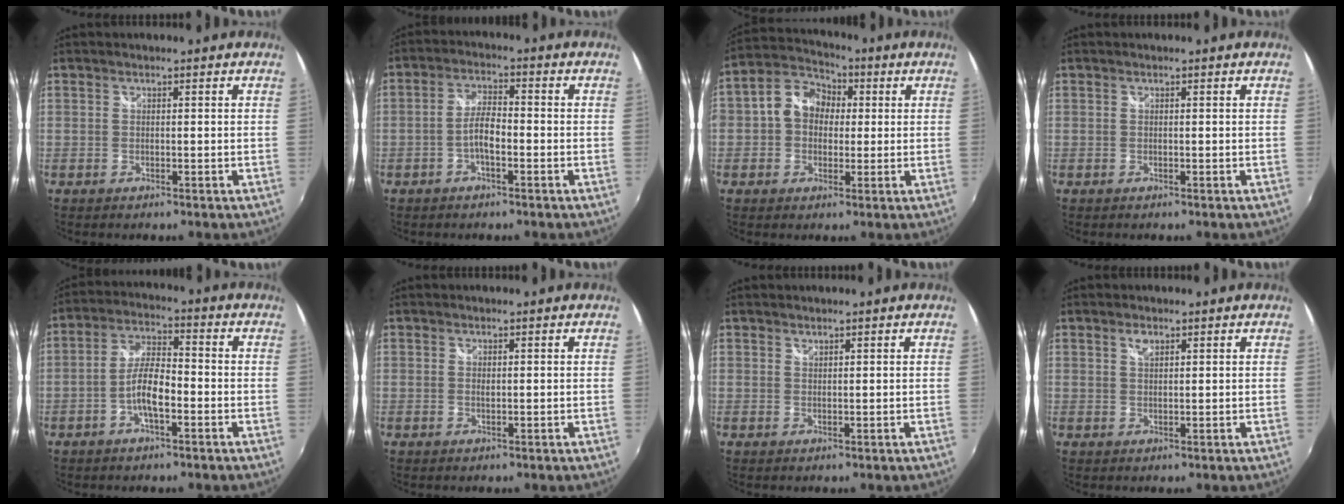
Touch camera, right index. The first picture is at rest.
{"total": 4.3, "force": [-1.8, 1.3, 3.7], "torque": [-0.077, 0.010, -0.035]}
{"total": 9.0, "force": [0.3, 7.5, 4.8], "torque": [-0.110, 0.035, -0.005]}
{"total": 0.0}
{"total": 6.8, "force": [-2.8, 2.1, 5.9], "torque": [-0.123, 0.012, -0.052]}
{"total": 0.5, "force": [0.1, 0.3, 0.4], "torque": [-0.007, -0.001, 0.001]}
{"total": 0.6, "force": [0.6, 0.2, 0.0], "torque": [0.000, 0.001, 0.011]}
{"total": 1.9, "force": [1.1, 0.9, 1.2], "torque": [-0.021, 0.004, 0.019]}